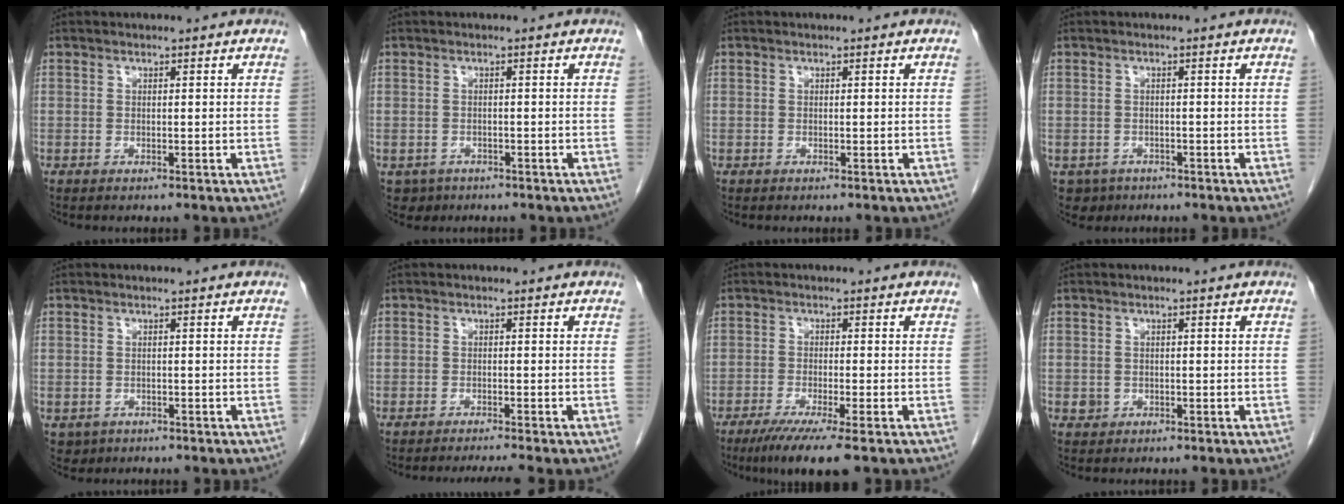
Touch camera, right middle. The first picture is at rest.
{"total": 2.5, "force": [-1.4, 2.0, 0.2], "torque": [-0.005, 0.004, -0.019]}
{"total": 0.0}
{"total": 3.2, "force": [-1.9, 2.5, 0.4], "torque": [-0.007, 0.003, -0.028]}
{"total": 2.0, "force": [-0.8, 1.7, 0.6], "torque": [-0.013, 0.002, -0.003]}
{"total": 3.0, "force": [-2.6, -1.0, 1.1], "torque": [-0.017, -0.007, -0.042]}
{"total": 7.2, "force": [-4.8, -0.2, 5.4], "torque": [-0.082, -0.019, -0.080]}
{"total": 1.0, "force": [-0.2, 1.0, 0.3], "torque": [-0.004, 0.003, 0.000]}